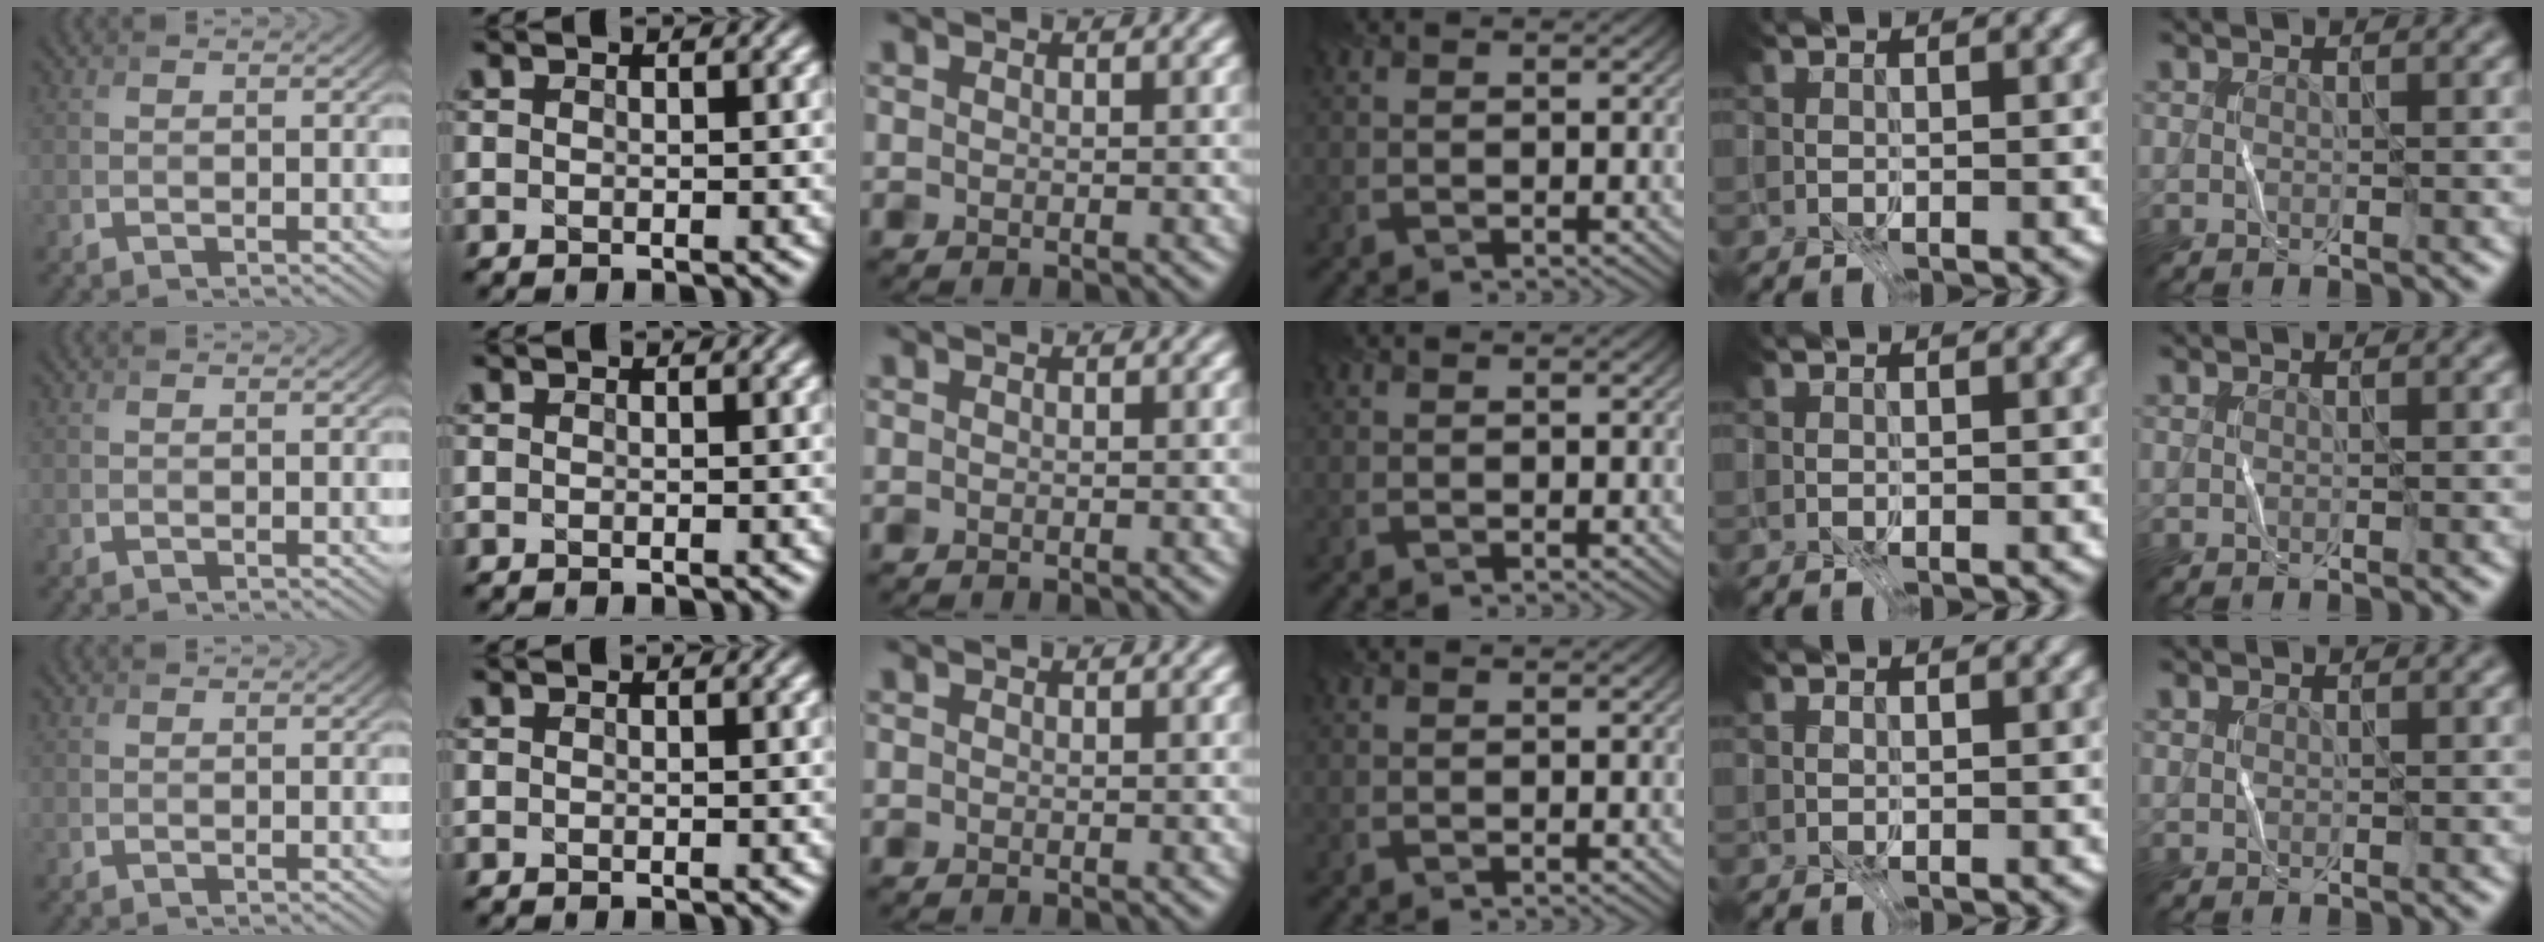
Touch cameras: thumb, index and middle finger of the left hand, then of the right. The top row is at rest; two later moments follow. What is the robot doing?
{"motion": "fold", "object": "coffee filter"}